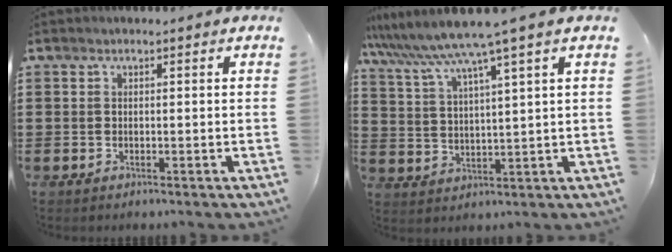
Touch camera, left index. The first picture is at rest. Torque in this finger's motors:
{"motor_torque": [2.14, 0.00, 0.73, 0.21]}